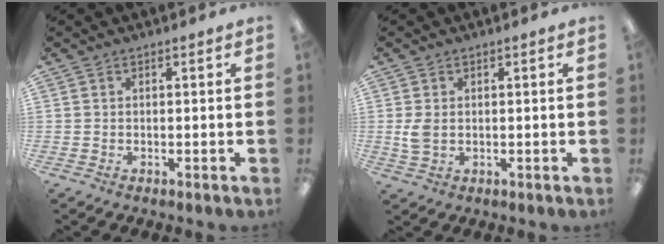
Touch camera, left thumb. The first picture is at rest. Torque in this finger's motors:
{"motor_torque": [-0.03, 0.06, -0.05, -0.13, 0.05]}